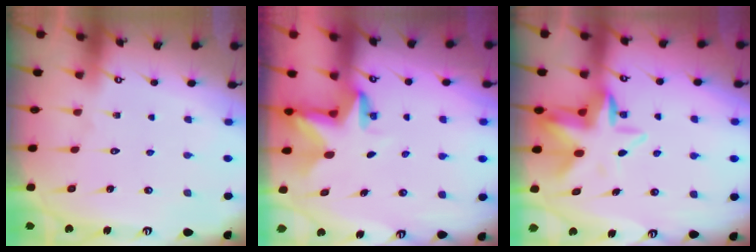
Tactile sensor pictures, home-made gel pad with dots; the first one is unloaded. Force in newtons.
{"total": 2.9, "press": 2.9, "slide": 0.1}
{"total": 8.3, "press": 8.1, "slide": 1.5}